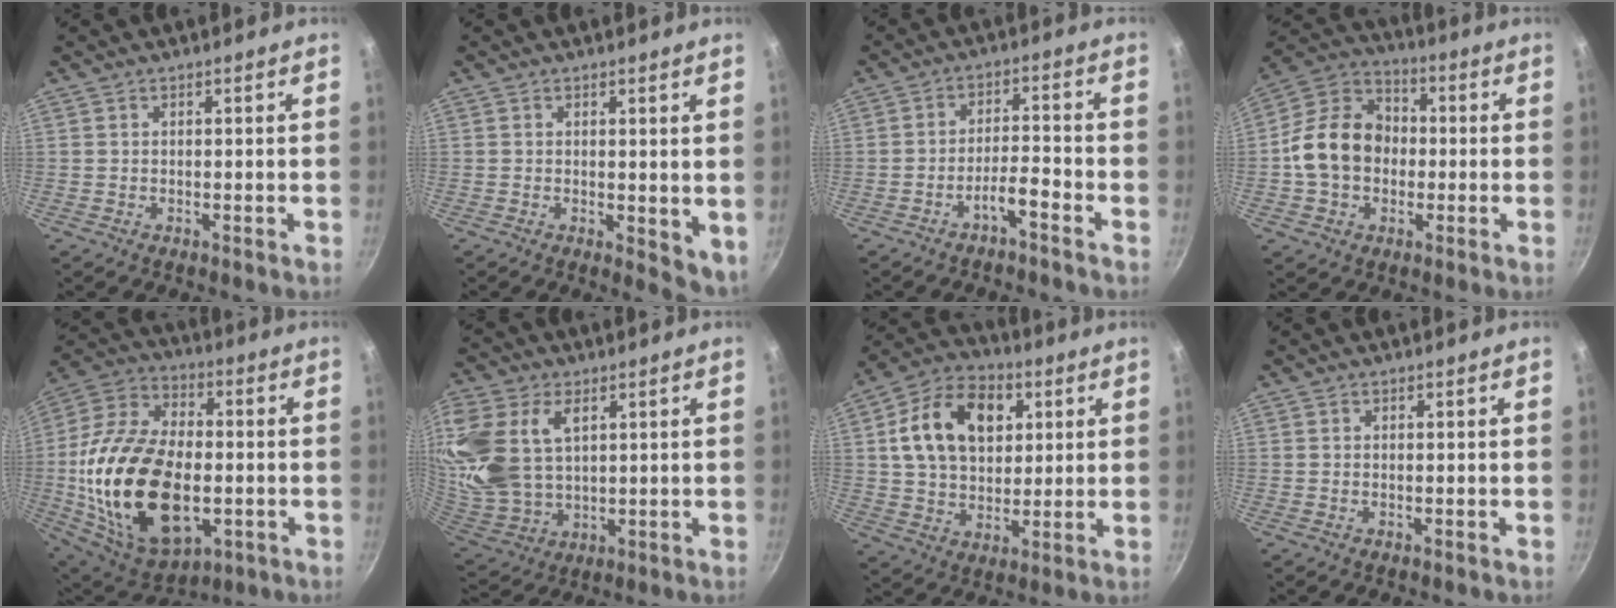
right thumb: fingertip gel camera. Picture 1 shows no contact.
{"total": 5.0, "force": [0.6, 2.6, 4.2], "torque": [-0.048, -0.008, 0.010]}
{"total": 4.4, "force": [-3.2, 0.8, 3.0], "torque": [-0.053, 0.036, -0.054]}
{"total": 14.6, "force": [-1.1, 11.6, 8.8], "torque": [-0.117, 0.035, -0.038]}
{"total": 28.9, "force": [-3.7, 17.1, 23.0], "torque": [-0.428, 0.019, -0.055]}
{"total": 20.2, "force": [6.4, 13.3, 13.8], "torque": [-0.299, -0.014, 0.135]}
{"total": 17.0, "force": [4.7, 12.0, 11.1], "torque": [-0.161, 0.007, 0.071]}
{"total": 0.0}